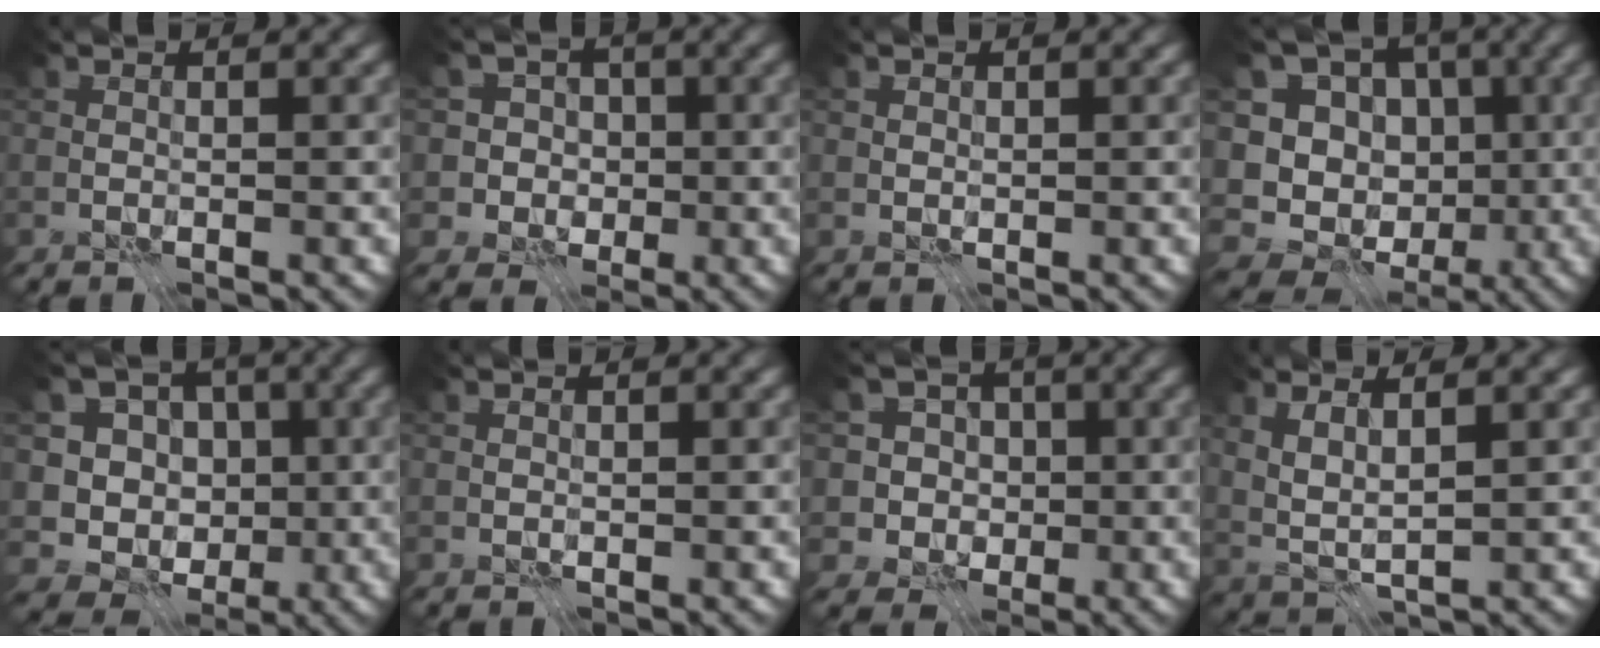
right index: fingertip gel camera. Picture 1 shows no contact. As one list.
[{"total": 5.0, "force": [0.5, 4.8, 1.4], "torque": [-0.004, 0.016, -0.009]}, {"total": 0.6, "force": [0.3, 0.5, 0.2], "torque": [-0.003, -0.001, 0.004]}, {"total": 13.3, "force": [-2.6, 11.9, 5.4], "torque": [-0.128, 0.014, -0.046]}, {"total": 10.7, "force": [-1.4, 9.9, 3.7], "torque": [-0.083, 0.025, -0.038]}, {"total": 0.0}, {"total": 5.3, "force": [1.1, 4.9, 1.8], "torque": [-0.010, 0.006, -0.001]}, {"total": 2.9, "force": [1.2, 0.7, 2.5], "torque": [-0.059, -0.005, 0.024]}]